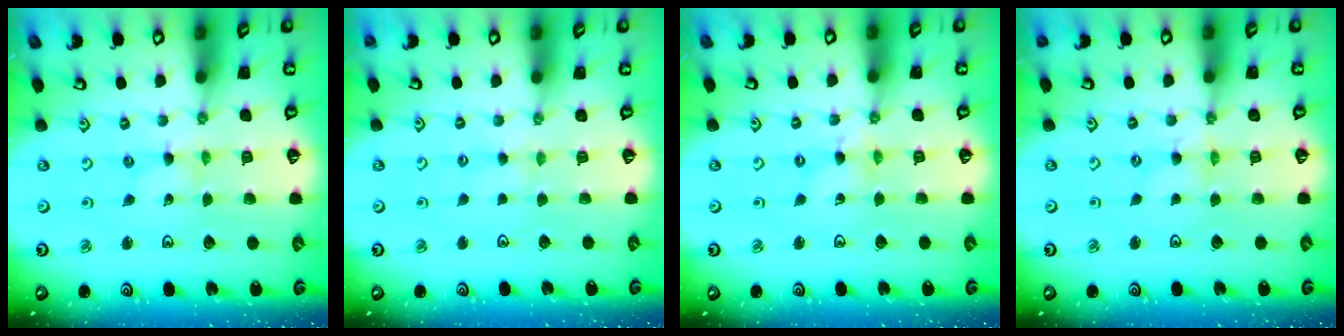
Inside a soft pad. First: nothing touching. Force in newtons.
{"total": 2.5, "press": 2.5, "slide": 0.3}
{"total": 1.4, "press": 1.4, "slide": 0.1}
{"total": 1.1, "press": 1.1, "slide": 0.2}